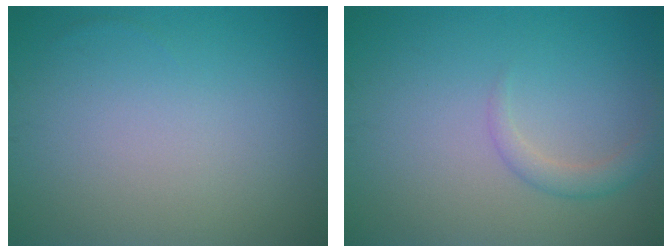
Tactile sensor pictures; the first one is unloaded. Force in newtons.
{"total": 1.7, "press": 1.7, "slide": 0.1}